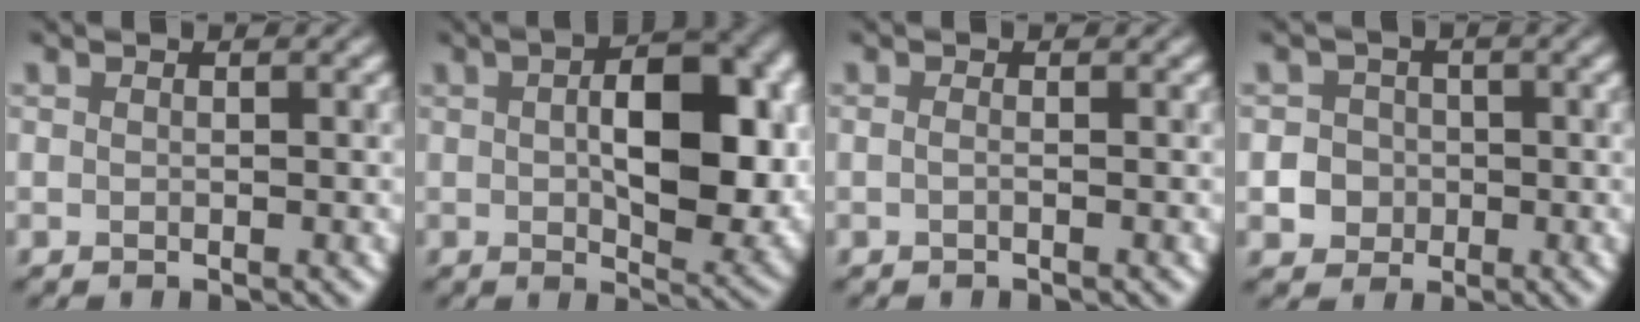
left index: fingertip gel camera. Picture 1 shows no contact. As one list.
[{"total": 10.2, "force": [0.7, 5.1, 8.8], "torque": [-0.125, -0.001, 0.012]}, {"total": 0.7, "force": [-0.2, 0.2, 0.6], "torque": [-0.013, -0.006, -0.010]}, {"total": 4.1, "force": [-1.0, 3.9, 1.1], "torque": [0.009, 0.008, -0.031]}]